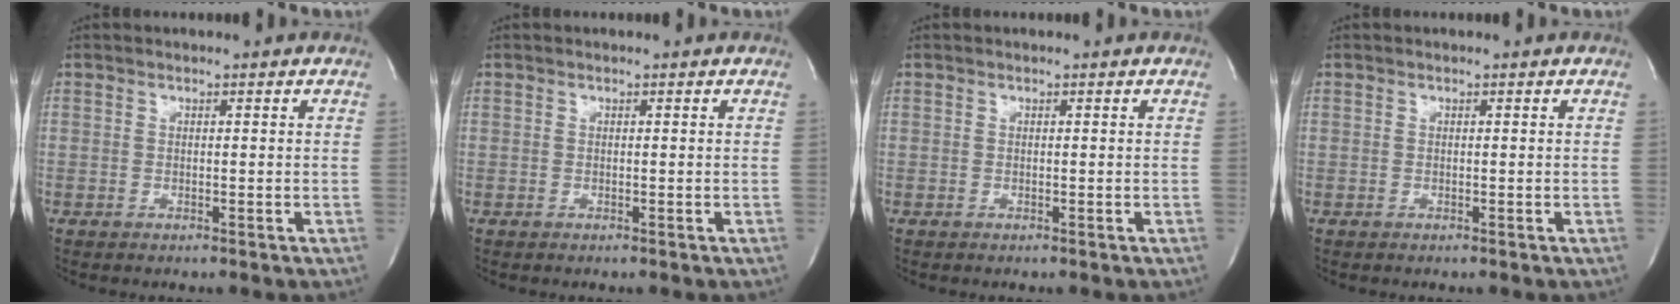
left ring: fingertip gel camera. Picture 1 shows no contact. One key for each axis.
{"total": 0.0}
{"total": 0.0}
{"total": 0.0}